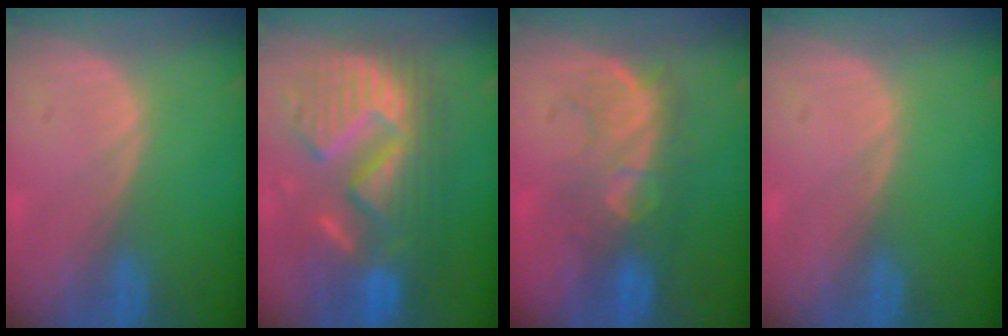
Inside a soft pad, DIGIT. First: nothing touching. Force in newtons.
{"total": 13.2, "press": 13.2, "slide": 1.2}
{"total": 7.8, "press": 7.7, "slide": 1.3}
{"total": 0.0}